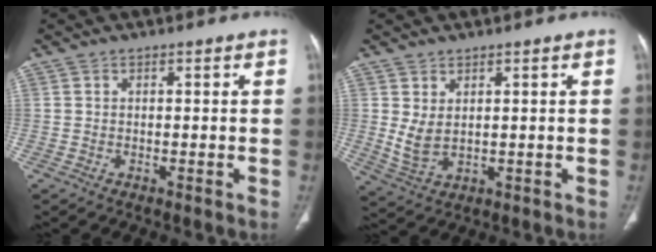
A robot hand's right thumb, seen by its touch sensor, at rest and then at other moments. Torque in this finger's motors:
{"motor_torque": [-0.15, 0.20, 0.11, 0.14, 0.03]}